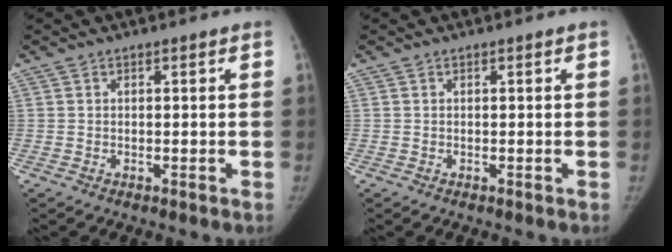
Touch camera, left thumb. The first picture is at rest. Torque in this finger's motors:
{"motor_torque": [-0.11, 0.10, 0.00, 0.00, -0.01]}